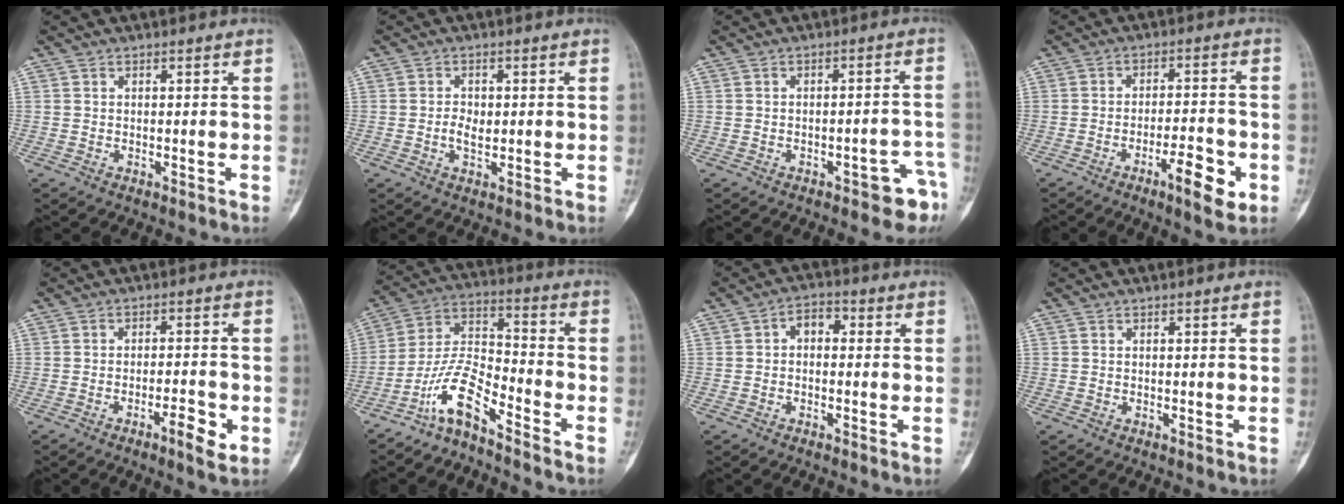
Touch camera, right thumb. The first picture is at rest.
{"total": 2.7, "force": [-0.2, 1.7, 2.0], "torque": [-0.030, 0.002, -0.004]}
{"total": 6.6, "force": [-3.8, 2.7, 4.7], "torque": [-0.032, 0.036, -0.041]}
{"total": 8.5, "force": [-3.8, 2.4, 7.2], "torque": [-0.104, 0.019, -0.056]}
{"total": 5.3, "force": [-2.4, 1.3, 4.5], "torque": [-0.068, 0.011, -0.035]}
{"total": 9.6, "force": [-7.1, 2.3, 6.0], "torque": [-0.127, 0.077, -0.145]}
{"total": 3.9, "force": [0.1, 2.7, 2.8], "torque": [-0.026, 0.016, -0.012]}
{"total": 0.0}